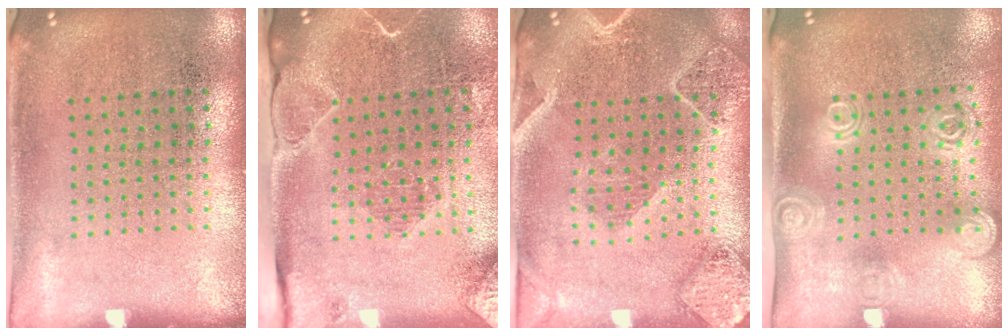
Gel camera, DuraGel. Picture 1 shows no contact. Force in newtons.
{"total": 2.1, "press": 2.1, "slide": 0.5}
{"total": 2.4, "press": 2.2, "slide": 0.9}
{"total": 1.8, "press": 1.3, "slide": 1.2}